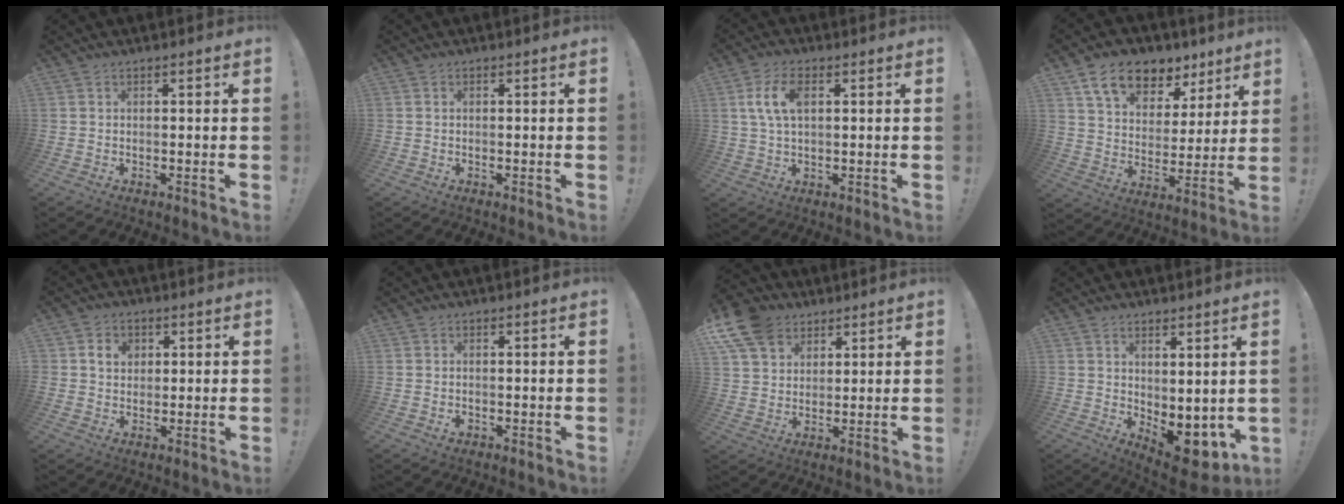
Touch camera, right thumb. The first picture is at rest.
{"total": 0.0}
{"total": 8.4, "force": [2.3, 4.3, 6.8], "torque": [-0.133, 0.000, 0.039]}
{"total": 14.2, "force": [9.5, 8.2, 6.6], "torque": [-0.114, -0.054, 0.174]}
{"total": 5.3, "force": [1.5, 4.3, 2.6], "torque": [-0.040, 0.004, 0.027]}
{"total": 0.7, "force": [-0.1, 0.7, 0.1], "torque": [0.006, -0.001, -0.004]}
{"total": 12.2, "force": [6.8, 8.8, 5.0], "torque": [-0.092, -0.041, 0.133]}
{"total": 7.4, "force": [-0.4, 4.9, 5.6], "torque": [-0.030, -0.020, 0.002]}